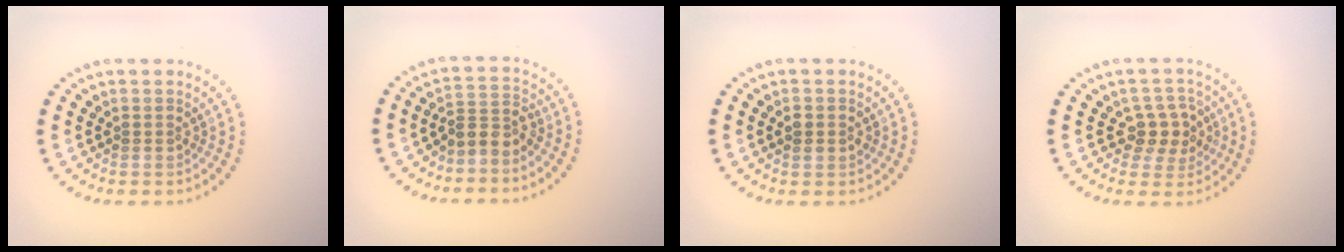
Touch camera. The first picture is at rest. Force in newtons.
{"total": 2.5, "press": 1.9, "slide": 1.7}
{"total": 1.4, "press": 1.4, "slide": 0.1}
{"total": 3.0, "press": 2.8, "slide": 1.2}